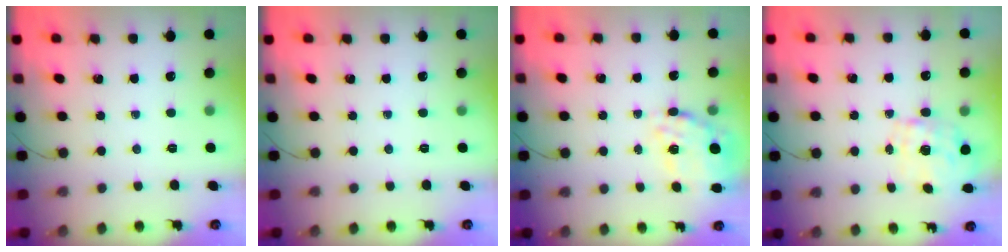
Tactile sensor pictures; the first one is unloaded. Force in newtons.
{"total": 0.0}
{"total": 17.9, "press": 17.6, "slide": 3.4}
{"total": 1.9, "press": 1.7, "slide": 0.7}